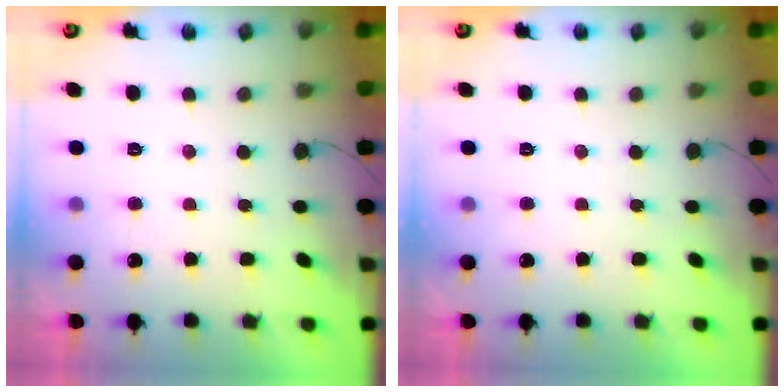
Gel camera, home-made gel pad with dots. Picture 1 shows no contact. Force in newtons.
{"total": 0.0}